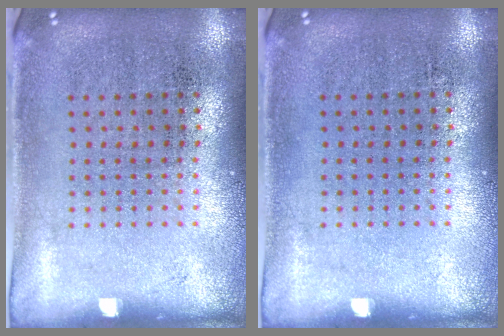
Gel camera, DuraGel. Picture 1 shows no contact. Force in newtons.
{"total": 0.0}